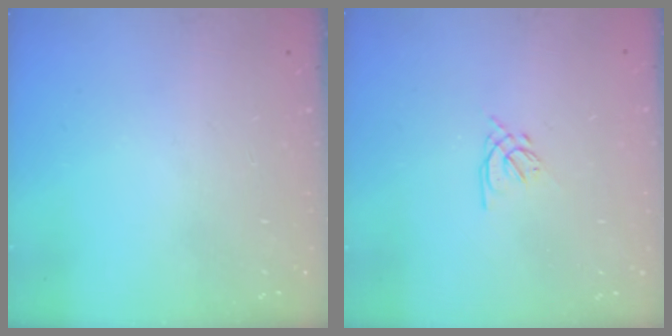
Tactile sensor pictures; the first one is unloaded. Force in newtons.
{"total": 1.6, "press": 1.5, "slide": 0.5}